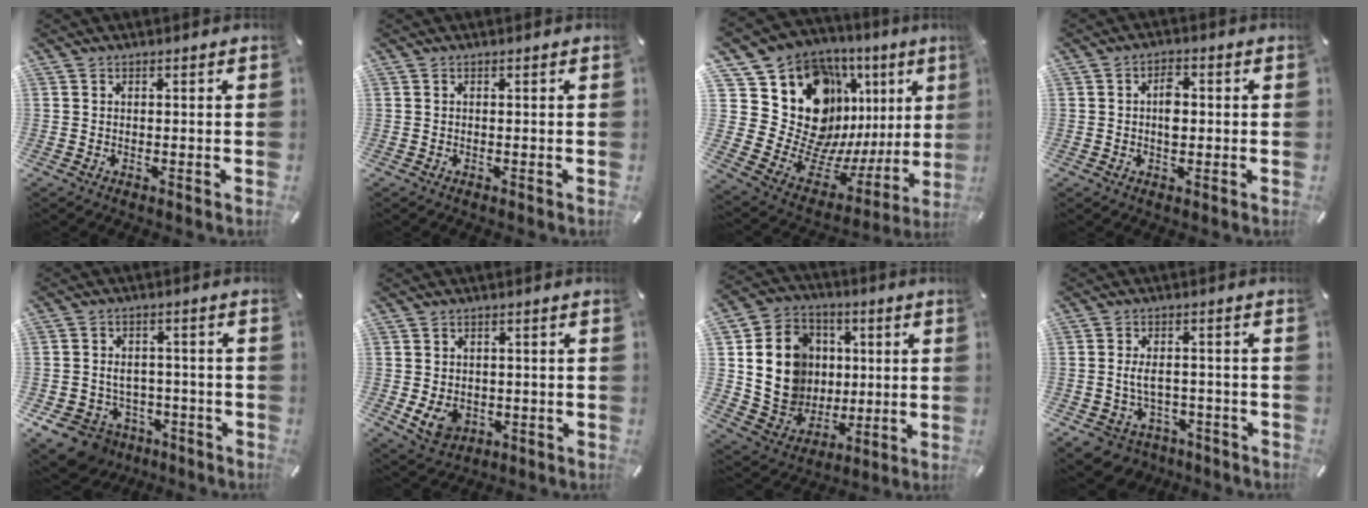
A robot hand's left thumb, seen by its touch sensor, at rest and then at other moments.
{"total": 0.0}
{"total": 20.1, "force": [8.3, 14.1, 11.8], "torque": [-0.161, -0.113, 0.183]}
{"total": 4.4, "force": [0.2, 2.7, 3.5], "torque": [-0.045, -0.002, -0.002]}
{"total": 9.1, "force": [-4.4, 7.3, 3.0], "torque": [-0.081, 0.025, -0.075]}
{"total": 6.1, "force": [-1.0, 5.1, 3.2], "torque": [-0.066, -0.002, -0.019]}
{"total": 17.0, "force": [2.1, 15.3, 7.2], "torque": [-0.142, -0.001, 0.053]}
{"total": 7.0, "force": [-1.8, 5.5, 3.9], "torque": [-0.098, 0.013, -0.032]}